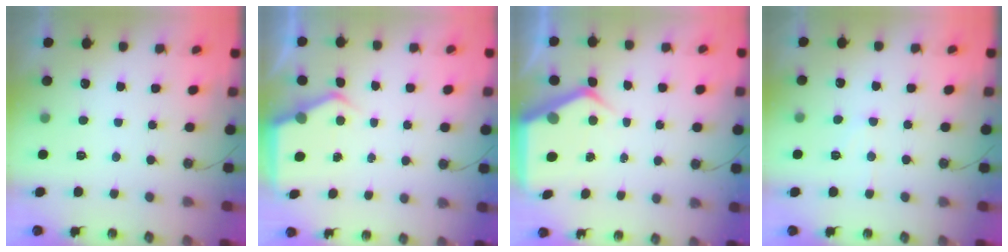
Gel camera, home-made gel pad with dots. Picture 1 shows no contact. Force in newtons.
{"total": 4.2, "press": 4.1, "slide": 0.5}
{"total": 6.0, "press": 6.0, "slide": 0.3}
{"total": 7.7, "press": 7.6, "slide": 0.8}